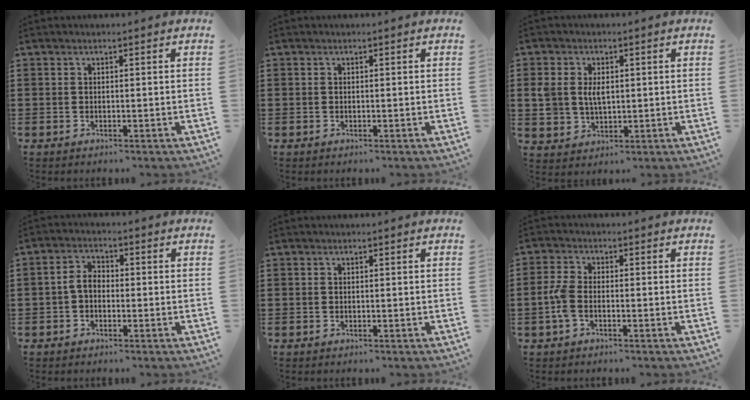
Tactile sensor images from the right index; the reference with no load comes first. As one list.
[{"total": 0.0}, {"total": 4.5, "force": [0.7, 3.1, 3.1], "torque": [-0.076, 0.008, 0.010]}, {"total": 3.3, "force": [-0.8, 2.0, 2.5], "torque": [-0.062, 0.001, -0.021]}, {"total": 0.0}, {"total": 3.4, "force": [-1.1, 1.6, 2.8], "torque": [-0.073, -0.004, -0.026]}]